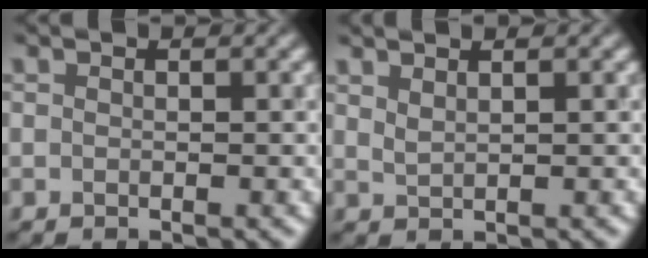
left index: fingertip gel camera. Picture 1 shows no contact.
{"total": 1.1, "force": [1.1, 0.0, 0.0], "torque": [0.002, 0.007, 0.026]}